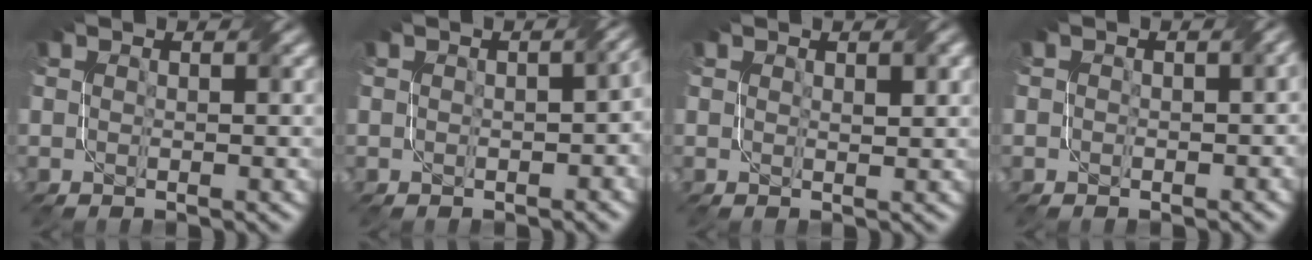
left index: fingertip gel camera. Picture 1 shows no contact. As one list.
[{"total": 3.9, "force": [-0.1, 2.1, 3.3], "torque": [-0.021, -0.001, 0.009]}, {"total": 1.3, "force": [0.7, 0.3, 1.1], "torque": [-0.015, 0.000, 0.013]}, {"total": 1.9, "force": [0.2, 1.3, 1.3], "torque": [-0.013, -0.003, -0.001]}]